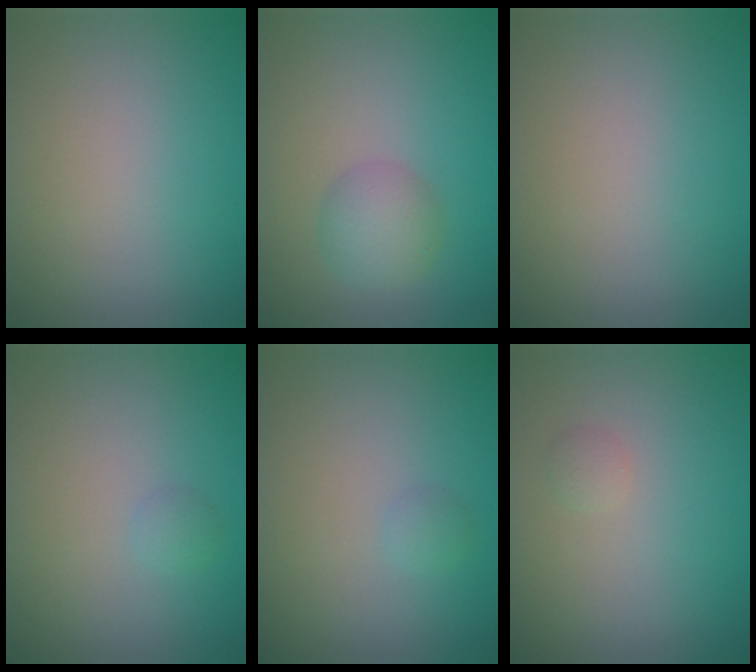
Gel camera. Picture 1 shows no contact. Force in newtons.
{"total": 3.0, "press": 3.0, "slide": 0.1}
{"total": 0.0}
{"total": 0.8, "press": 0.8, "slide": 0.0}
{"total": 0.8, "press": 0.8, "slide": 0.0}
{"total": 0.7, "press": 0.7, "slide": 0.0}